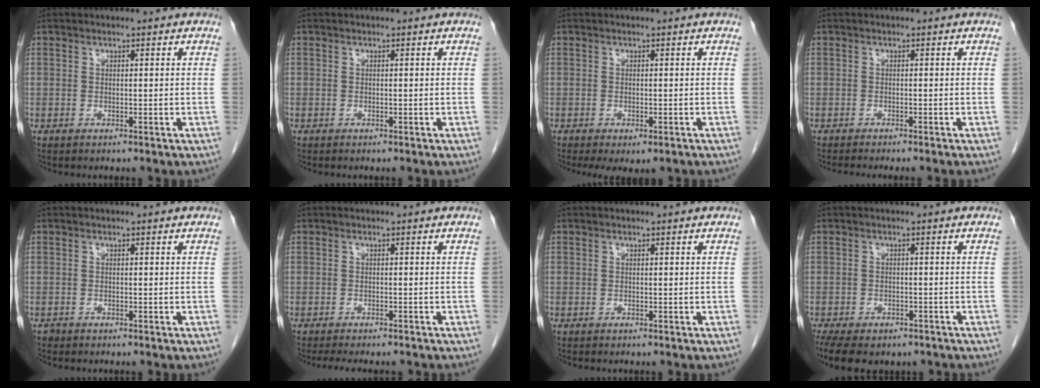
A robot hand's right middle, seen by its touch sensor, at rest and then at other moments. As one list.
[{"total": 0.0}, {"total": 4.2, "force": [-2.8, 1.6, 2.6], "torque": [-0.034, -0.010, -0.039]}, {"total": 4.6, "force": [-4.0, -0.4, 2.2], "torque": [-0.017, -0.006, -0.058]}, {"total": 0.5, "force": [-0.5, 0.3, 0.0], "torque": [-0.007, 0.000, -0.010]}, {"total": 7.9, "force": [-6.9, 1.7, 3.4], "torque": [-0.047, -0.010, -0.089]}, {"total": 0.0}, {"total": 11.7, "force": [-8.4, 5.6, 5.8], "torque": [-0.117, -0.004, -0.112]}]